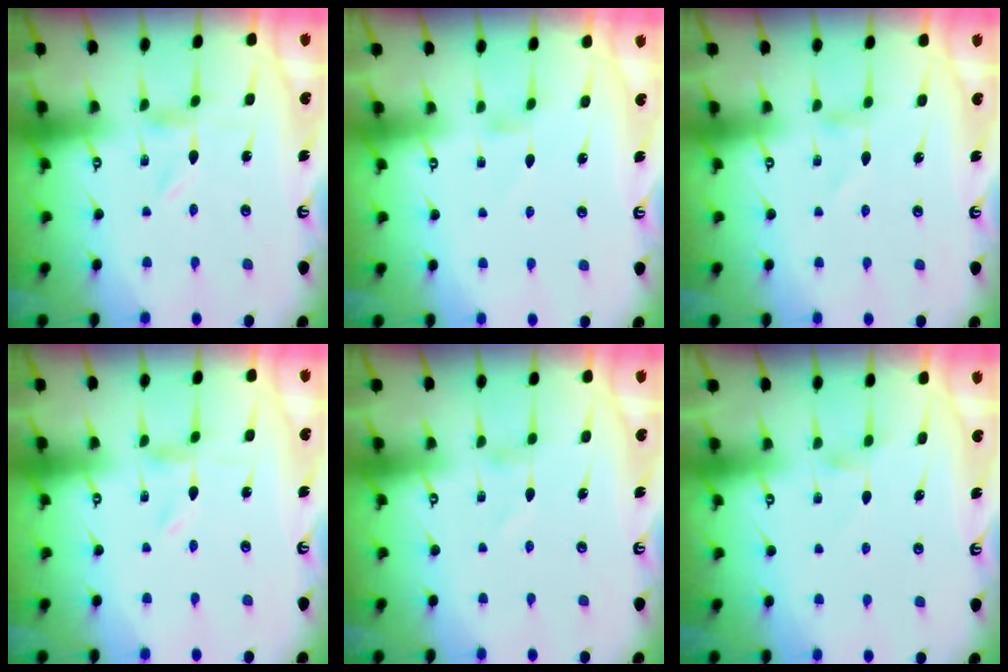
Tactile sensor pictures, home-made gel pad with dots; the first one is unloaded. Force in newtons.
{"total": 2.4, "press": 2.3, "slide": 0.4}
{"total": 1.7, "press": 1.6, "slide": 0.3}
{"total": 0.0}
{"total": 0.6, "press": 0.6, "slide": 0.2}
{"total": 3.2, "press": 3.2, "slide": 0.5}